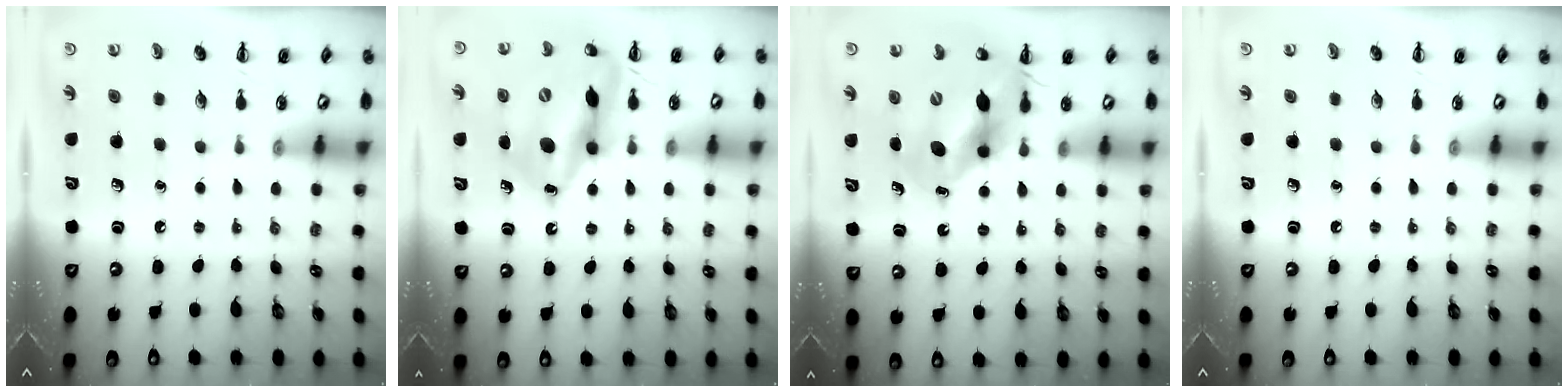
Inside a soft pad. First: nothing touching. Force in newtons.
{"total": 17.5, "press": 17.1, "slide": 4.0}
{"total": 10.5, "press": 10.1, "slide": 2.7}
{"total": 0.0}